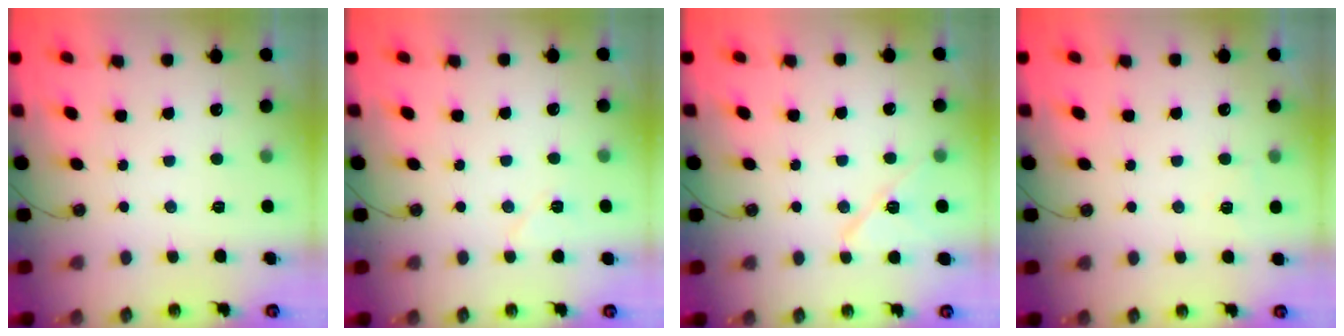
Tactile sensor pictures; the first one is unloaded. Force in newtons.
{"total": 5.3, "press": 4.8, "slide": 2.1}
{"total": 9.8, "press": 9.7, "slide": 1.1}
{"total": 4.5, "press": 4.1, "slide": 1.8}